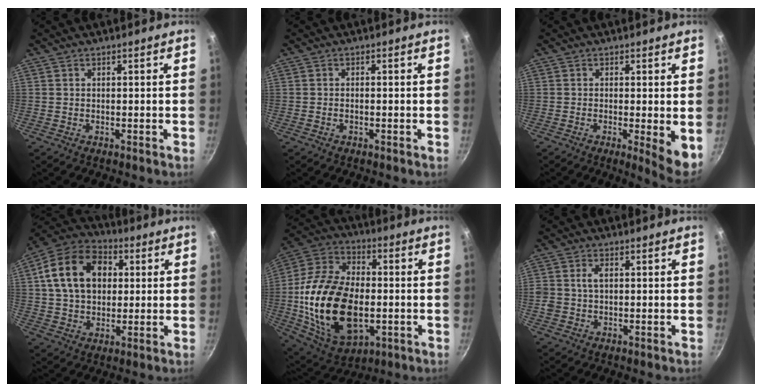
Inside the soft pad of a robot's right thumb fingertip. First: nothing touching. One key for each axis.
{"total": 0.7, "fx": -0.4, "fy": 0.3, "fz": 0.6, "tx": -0.017, "ty": 0.006, "tz": -0.010}
{"total": 5.6, "fx": -0.7, "fy": 1.0, "fz": 5.5, "tx": -0.072, "ty": -0.014, "tz": -0.008}
{"total": 17.3, "fx": 3.8, "fy": 12.5, "fz": 11.3, "tx": -0.171, "ty": 0.020, "tz": 0.052}
{"total": 26.1, "fx": -3.1, "fy": 15.8, "fz": 20.5, "tx": -0.382, "ty": 0.019, "tz": -0.048}
{"total": 2.8, "fx": 0.3, "fy": 1.9, "fz": 2.0, "tx": -0.031, "ty": 0.006, "tz": 0.006}